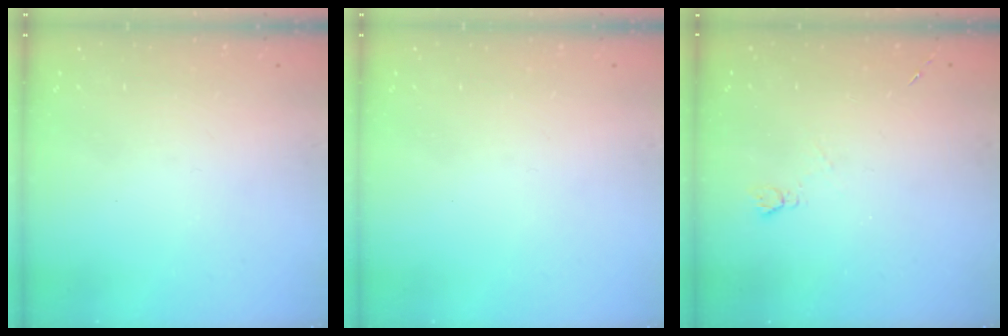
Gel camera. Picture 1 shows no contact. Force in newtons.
{"total": 0.0}
{"total": 4.5, "press": 4.5, "slide": 0.6}